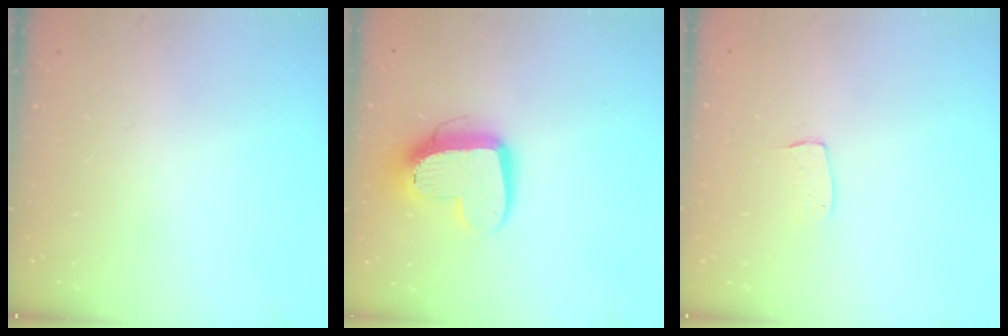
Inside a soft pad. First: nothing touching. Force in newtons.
{"total": 13.3, "press": 13.2, "slide": 1.2}
{"total": 5.2, "press": 5.2, "slide": 0.3}